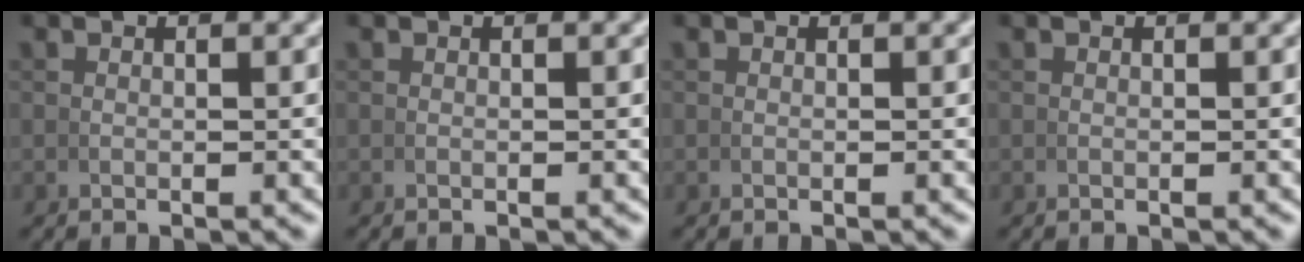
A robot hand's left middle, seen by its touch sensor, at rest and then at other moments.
{"total": 0.0}
{"total": 0.0}
{"total": 0.0}